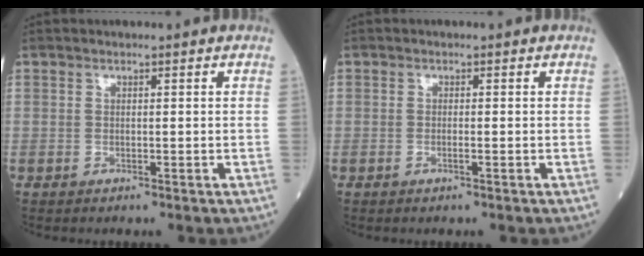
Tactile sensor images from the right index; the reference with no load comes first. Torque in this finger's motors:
{"motor_torque": [-0.21, 0.05, -0.07, -0.01]}